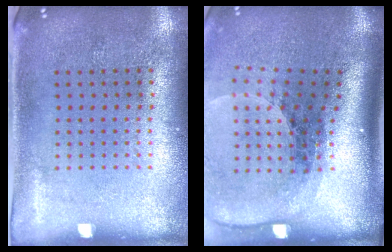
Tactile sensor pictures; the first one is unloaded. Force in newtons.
{"total": 2.6, "press": 1.8, "slide": 1.8}